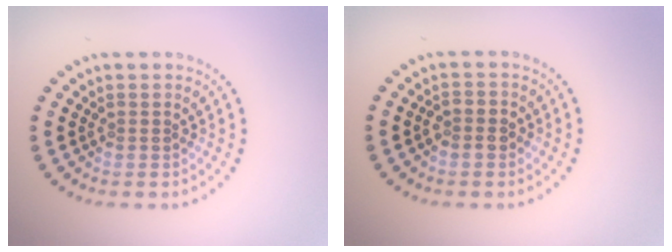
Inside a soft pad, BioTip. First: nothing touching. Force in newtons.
{"total": 1.6, "press": 1.5, "slide": 0.6}